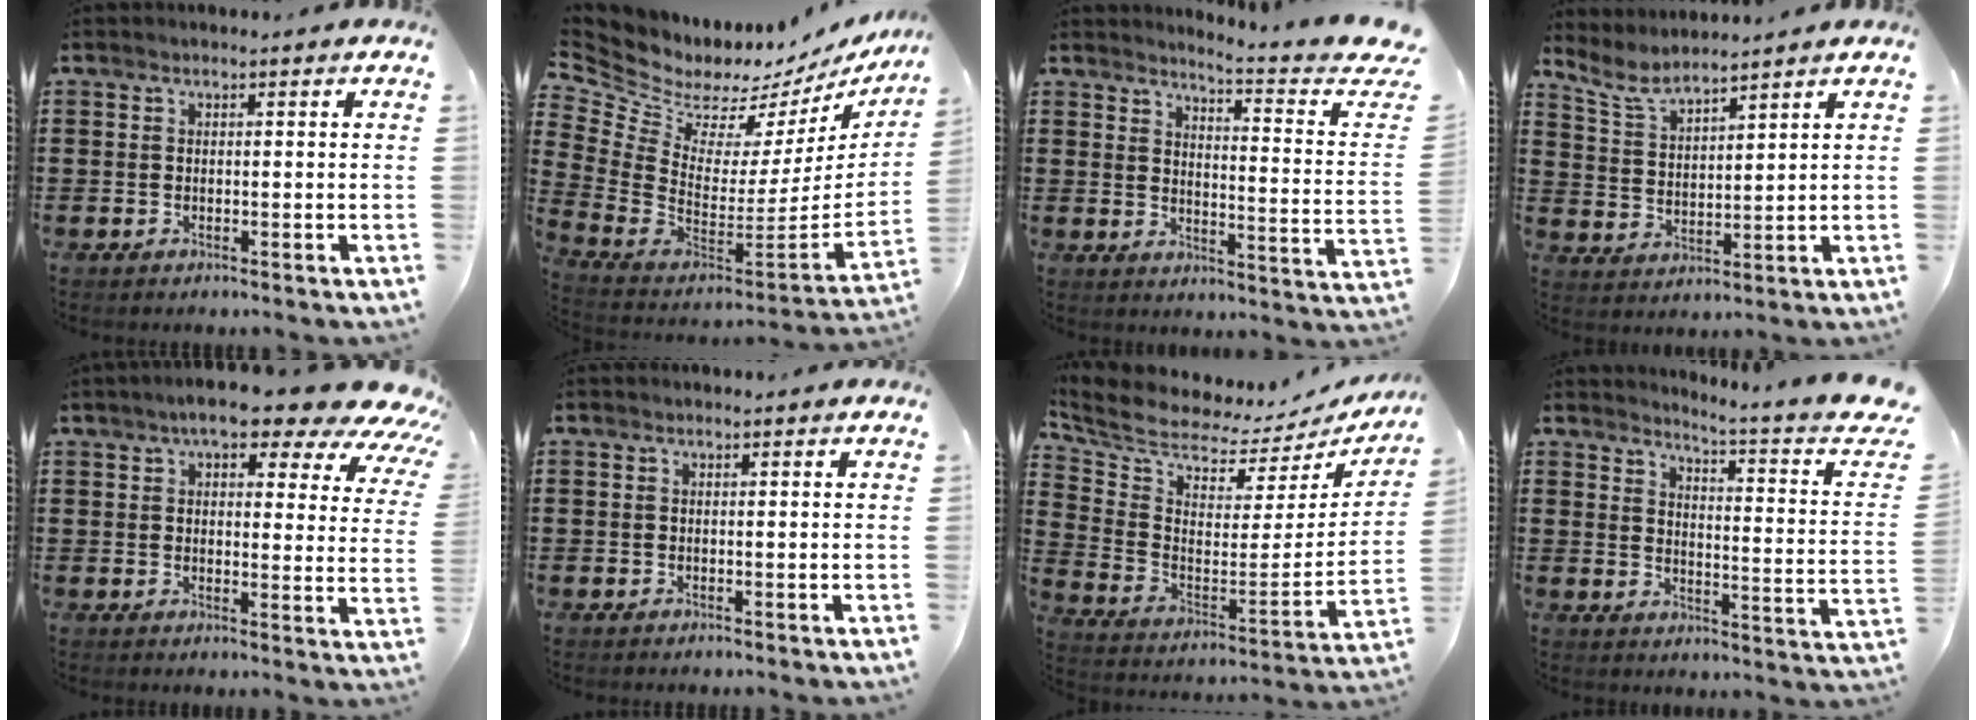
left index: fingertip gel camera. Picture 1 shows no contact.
{"total": 5.5, "force": [4.2, 3.4, 1.3], "torque": [-0.071, -0.058, 0.069]}
{"total": 3.9, "force": [3.2, -0.8, 2.0], "torque": [-0.044, -0.039, 0.041]}
{"total": 5.6, "force": [5.1, 0.9, 2.1], "torque": [-0.061, -0.018, 0.093]}
{"total": 9.4, "force": [7.2, 2.1, 5.7], "torque": [-0.098, -0.029, 0.122]}
{"total": 0.0}
{"total": 5.3, "force": [5.0, 1.2, 1.1], "torque": [-0.058, -0.058, 0.083]}
{"total": 3.9, "force": [2.8, -1.0, 2.5], "torque": [-0.050, -0.043, 0.032]}